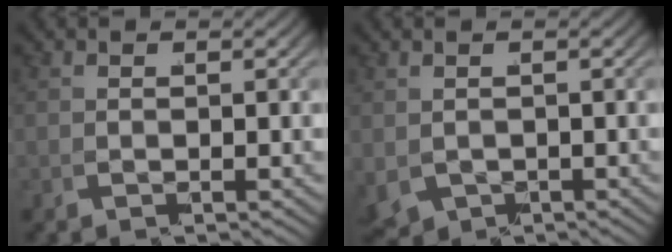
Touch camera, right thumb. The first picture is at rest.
{"total": 4.0, "force": [-1.1, 3.4, 1.8], "torque": [-0.052, -0.032, 0.002]}